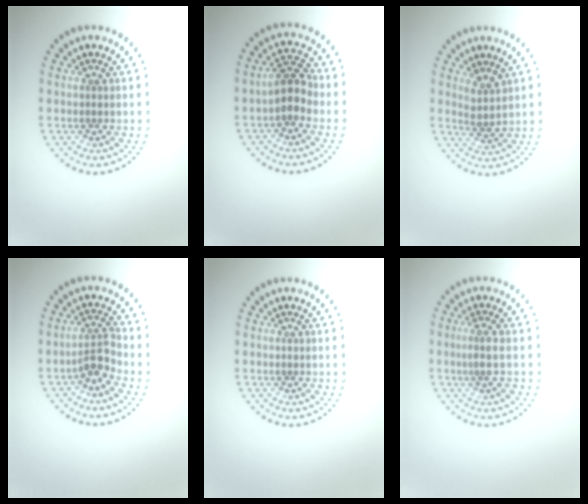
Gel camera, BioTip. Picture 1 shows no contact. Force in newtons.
{"total": 2.9, "press": 2.7, "slide": 1.0}
{"total": 1.8, "press": 1.4, "slide": 1.2}
{"total": 2.3, "press": 1.8, "slide": 1.4}
{"total": 0.0}
{"total": 1.4, "press": 0.9, "slide": 1.0}